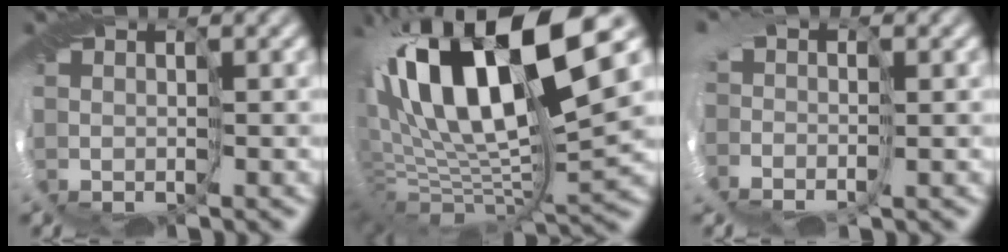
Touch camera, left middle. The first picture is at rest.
{"total": 16.7, "force": [5.4, 6.2, 14.5], "torque": [-0.263, 0.021, 0.089]}
{"total": 2.6, "force": [-0.8, 1.8, 1.8], "torque": [-0.025, 0.003, -0.018]}